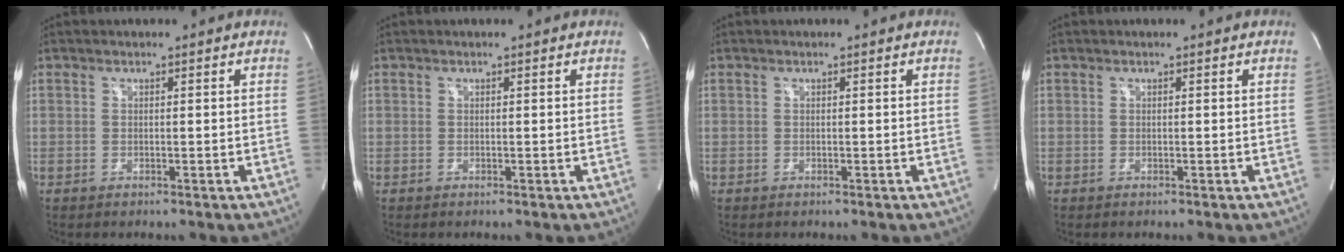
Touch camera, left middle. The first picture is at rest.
{"total": 0.0}
{"total": 0.0}
{"total": 0.0}